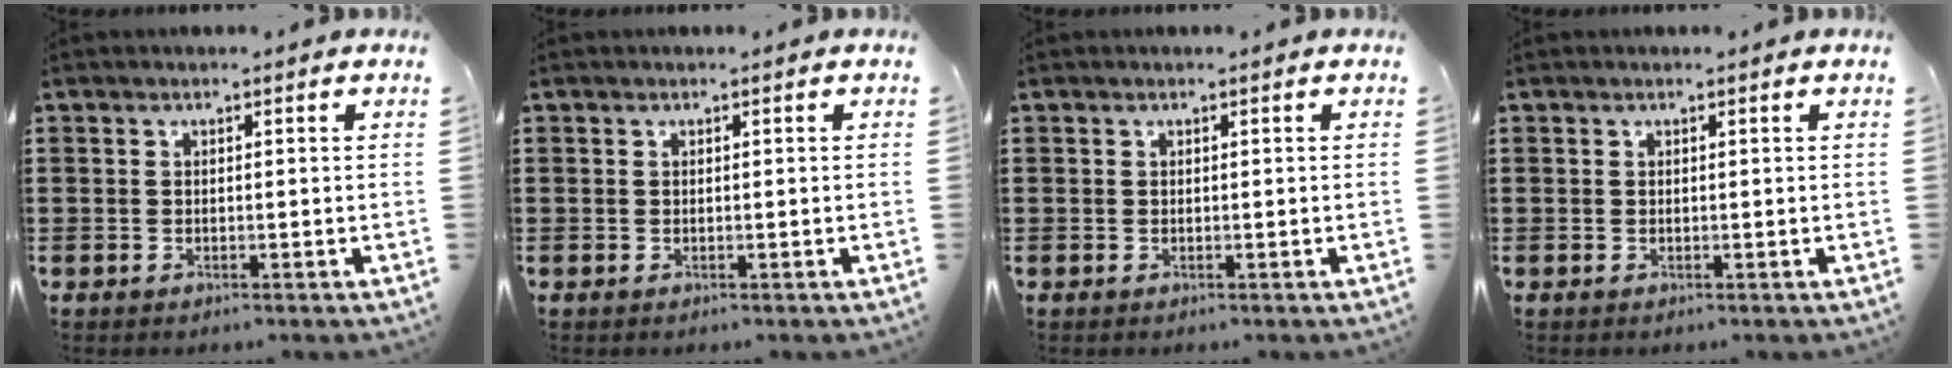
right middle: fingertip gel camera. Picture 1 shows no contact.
{"total": 0.0}
{"total": 0.0}
{"total": 0.0}